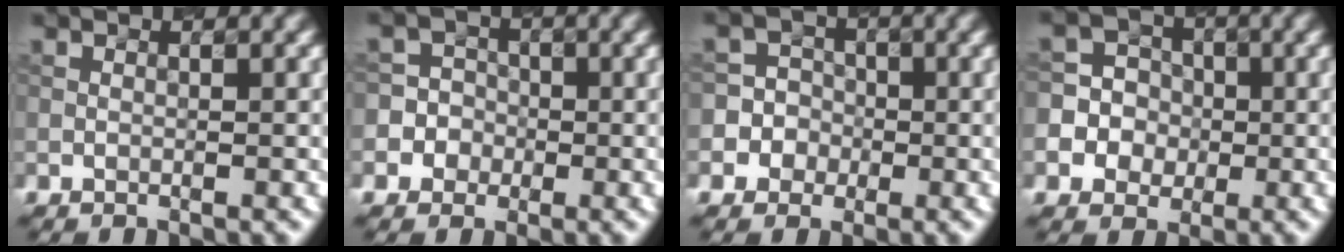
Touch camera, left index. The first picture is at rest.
{"total": 5.0, "force": [-1.6, 4.7, 0.6], "torque": [0.008, 0.021, -0.053]}
{"total": 5.5, "force": [-1.6, 5.2, 0.6], "torque": [0.005, 0.023, -0.056]}
{"total": 9.0, "force": [-1.9, 8.6, 1.8], "torque": [-0.059, 0.005, -0.049]}